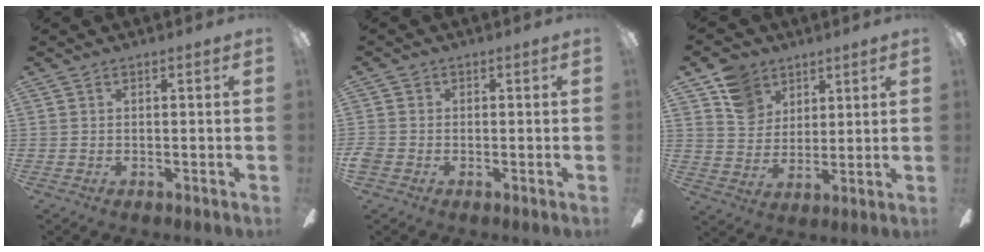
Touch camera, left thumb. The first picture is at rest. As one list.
[{"total": 2.3, "force": [-0.8, 2.0, 0.9], "torque": [-0.020, 0.005, -0.017]}, {"total": 10.0, "force": [6.3, 7.4, 2.4], "torque": [-0.050, -0.022, 0.122]}]